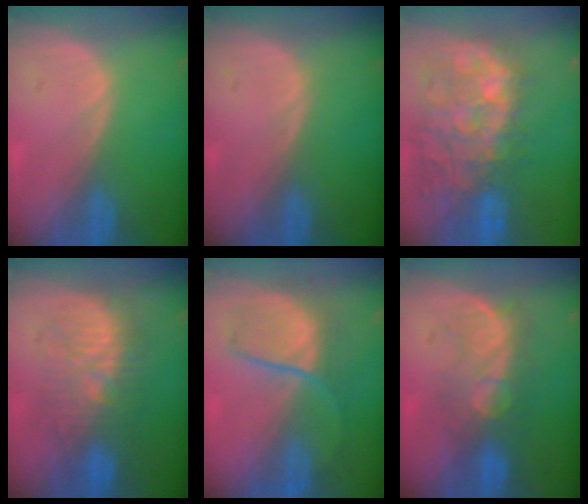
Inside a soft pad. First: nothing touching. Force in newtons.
{"total": 0.0}
{"total": 12.9, "press": 11.6, "slide": 5.8}
{"total": 9.6, "press": 9.5, "slide": 1.0}
{"total": 7.2, "press": 7.2, "slide": 0.3}
{"total": 7.9, "press": 7.6, "slide": 2.2}